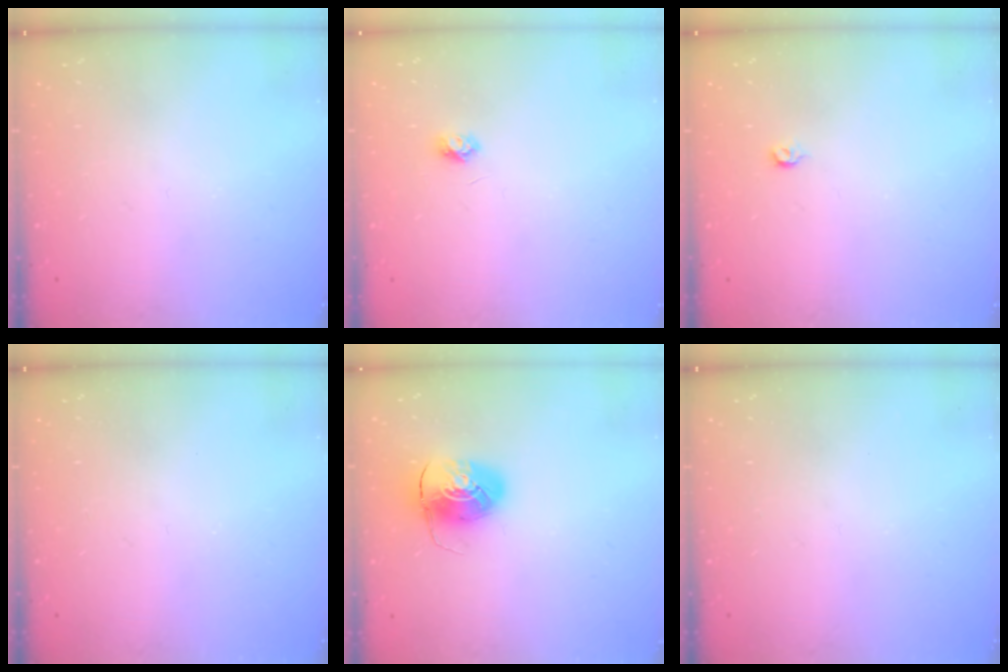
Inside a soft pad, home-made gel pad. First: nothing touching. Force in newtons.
{"total": 3.7, "press": 3.7, "slide": 0.5}
{"total": 3.6, "press": 3.6, "slide": 0.7}
{"total": 0.0}
{"total": 9.1, "press": 9.1, "slide": 0.5}
{"total": 0.0}